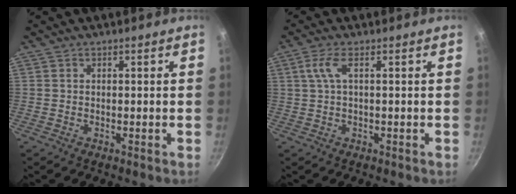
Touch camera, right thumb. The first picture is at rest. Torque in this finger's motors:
{"motor_torque": [-0.62, 0.44, 0.66, 0.25, 0.06]}